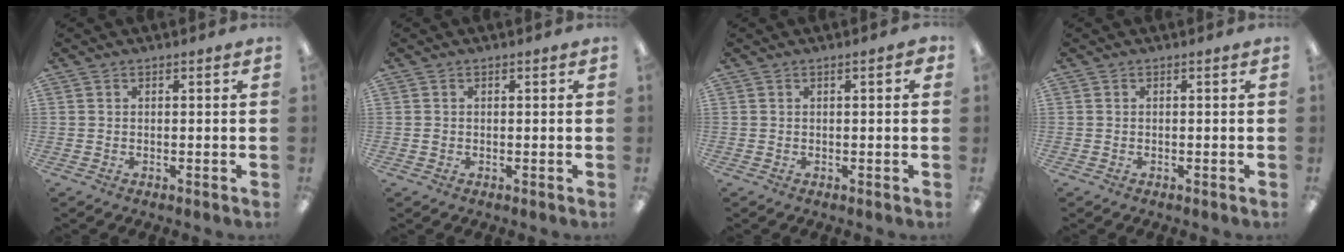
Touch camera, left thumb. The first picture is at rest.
{"total": 0.7, "force": [0.1, 0.7, 0.2], "torque": [-0.003, 0.005, 0.000]}
{"total": 1.7, "force": [0.7, 0.5, 1.5], "torque": [-0.023, 0.000, 0.009]}
{"total": 0.0}